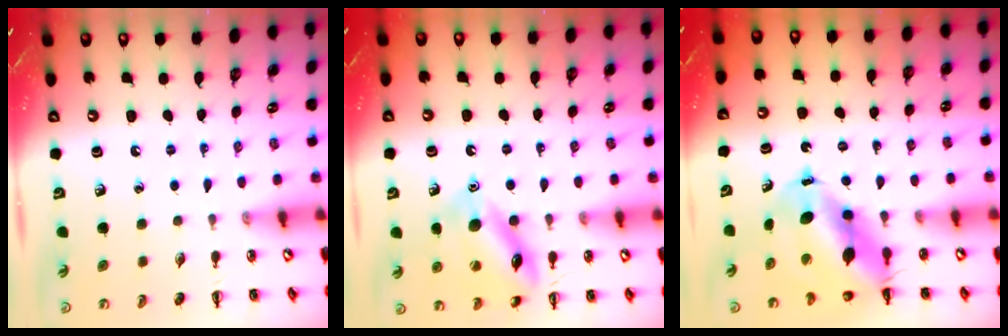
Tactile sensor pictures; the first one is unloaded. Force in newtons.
{"total": 12.8, "press": 12.8, "slide": 0.8}
{"total": 10.9, "press": 10.6, "slide": 2.6}